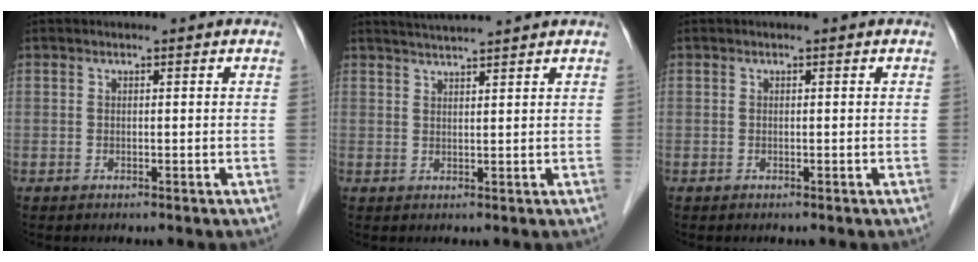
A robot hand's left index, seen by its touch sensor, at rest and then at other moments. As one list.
[{"total": 4.6, "force": [4.3, -0.9, 1.4], "torque": [-0.024, 0.019, 0.068]}, {"total": 0.0}]